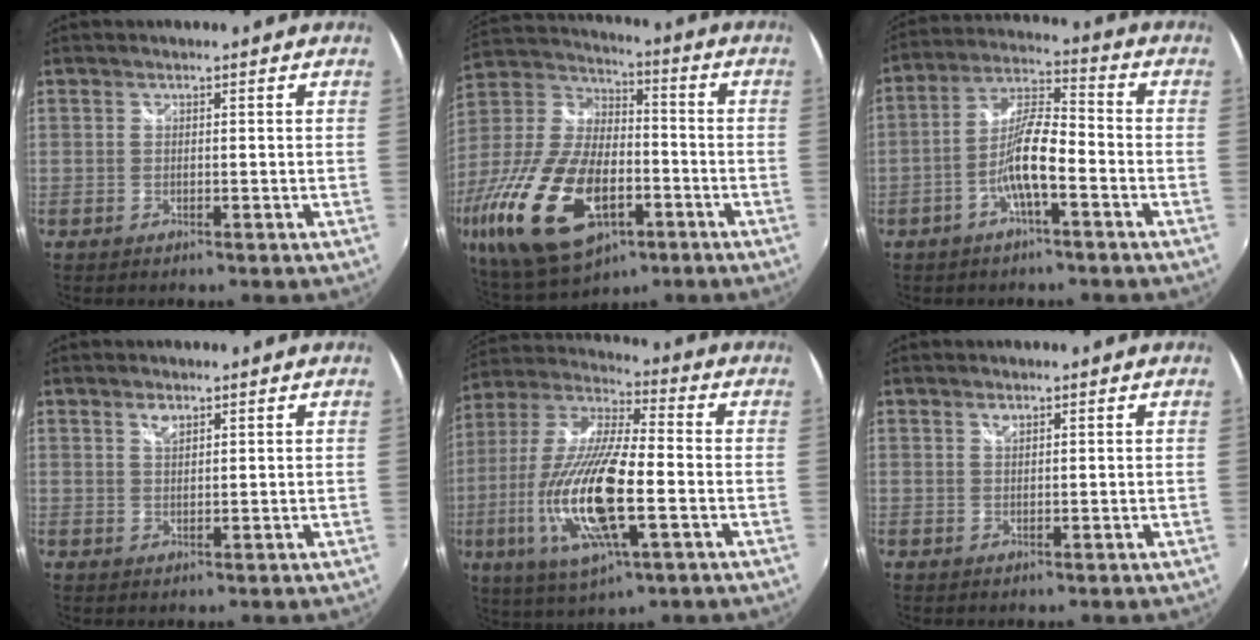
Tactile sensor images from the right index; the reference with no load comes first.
{"total": 25.3, "force": [-9.9, 13.0, 19.3], "torque": [-0.424, -0.045, -0.163]}
{"total": 8.7, "force": [-3.8, 1.7, 7.7], "torque": [-0.162, 0.011, -0.072]}
{"total": 1.9, "force": [1.3, 0.9, 1.1], "torque": [-0.017, 0.002, 0.023]}
{"total": 20.6, "force": [-5.5, 5.7, 19.1], "torque": [-0.385, -0.028, -0.102]}
{"total": 1.0, "force": [0.7, 0.5, 0.5], "torque": [-0.007, 0.001, 0.012]}